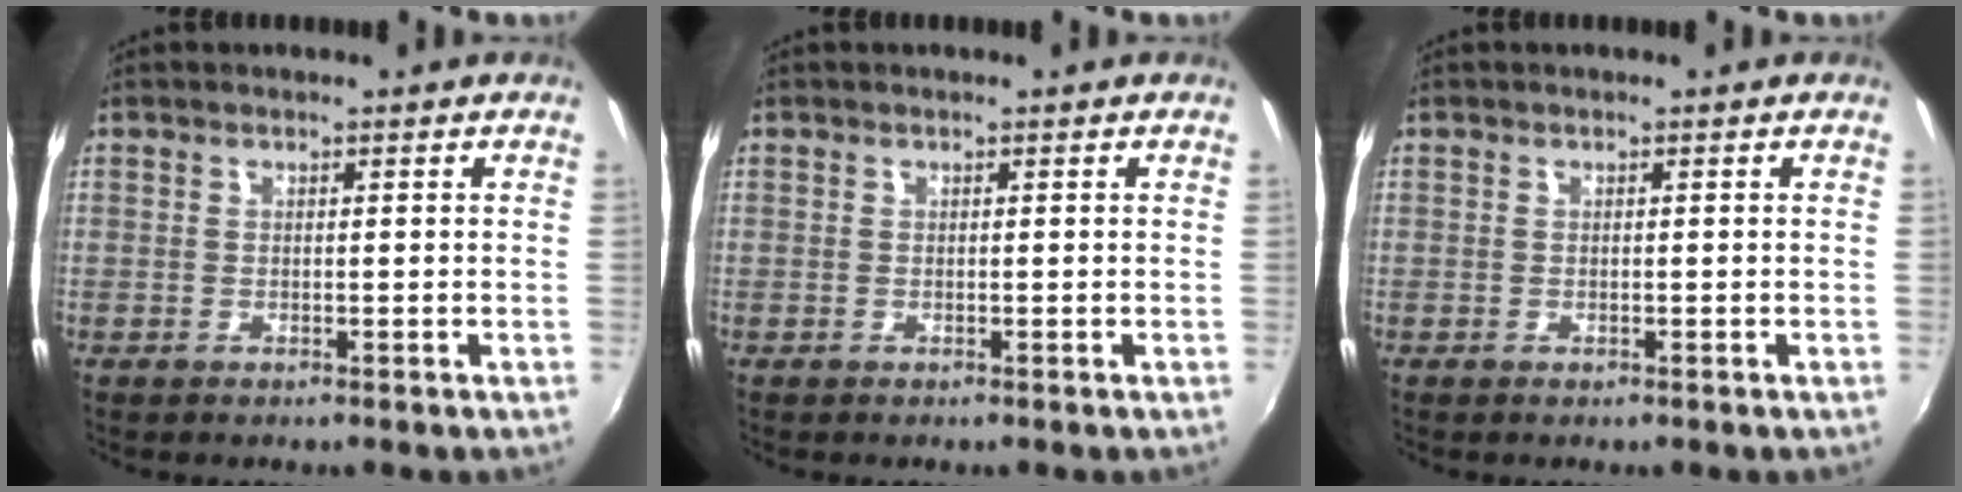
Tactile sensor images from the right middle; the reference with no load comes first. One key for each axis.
{"total": 0.0}
{"total": 0.0}